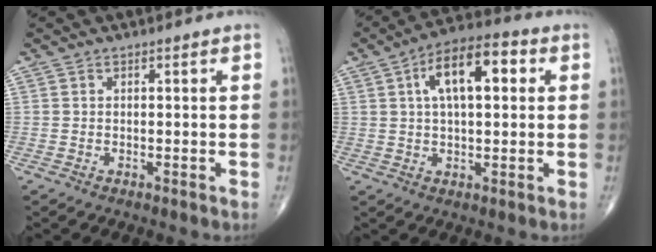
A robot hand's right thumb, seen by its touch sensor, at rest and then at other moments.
{"total": 12.5, "force": [3.2, 5.6, 10.7], "torque": [-0.165, 0.021, 0.045]}